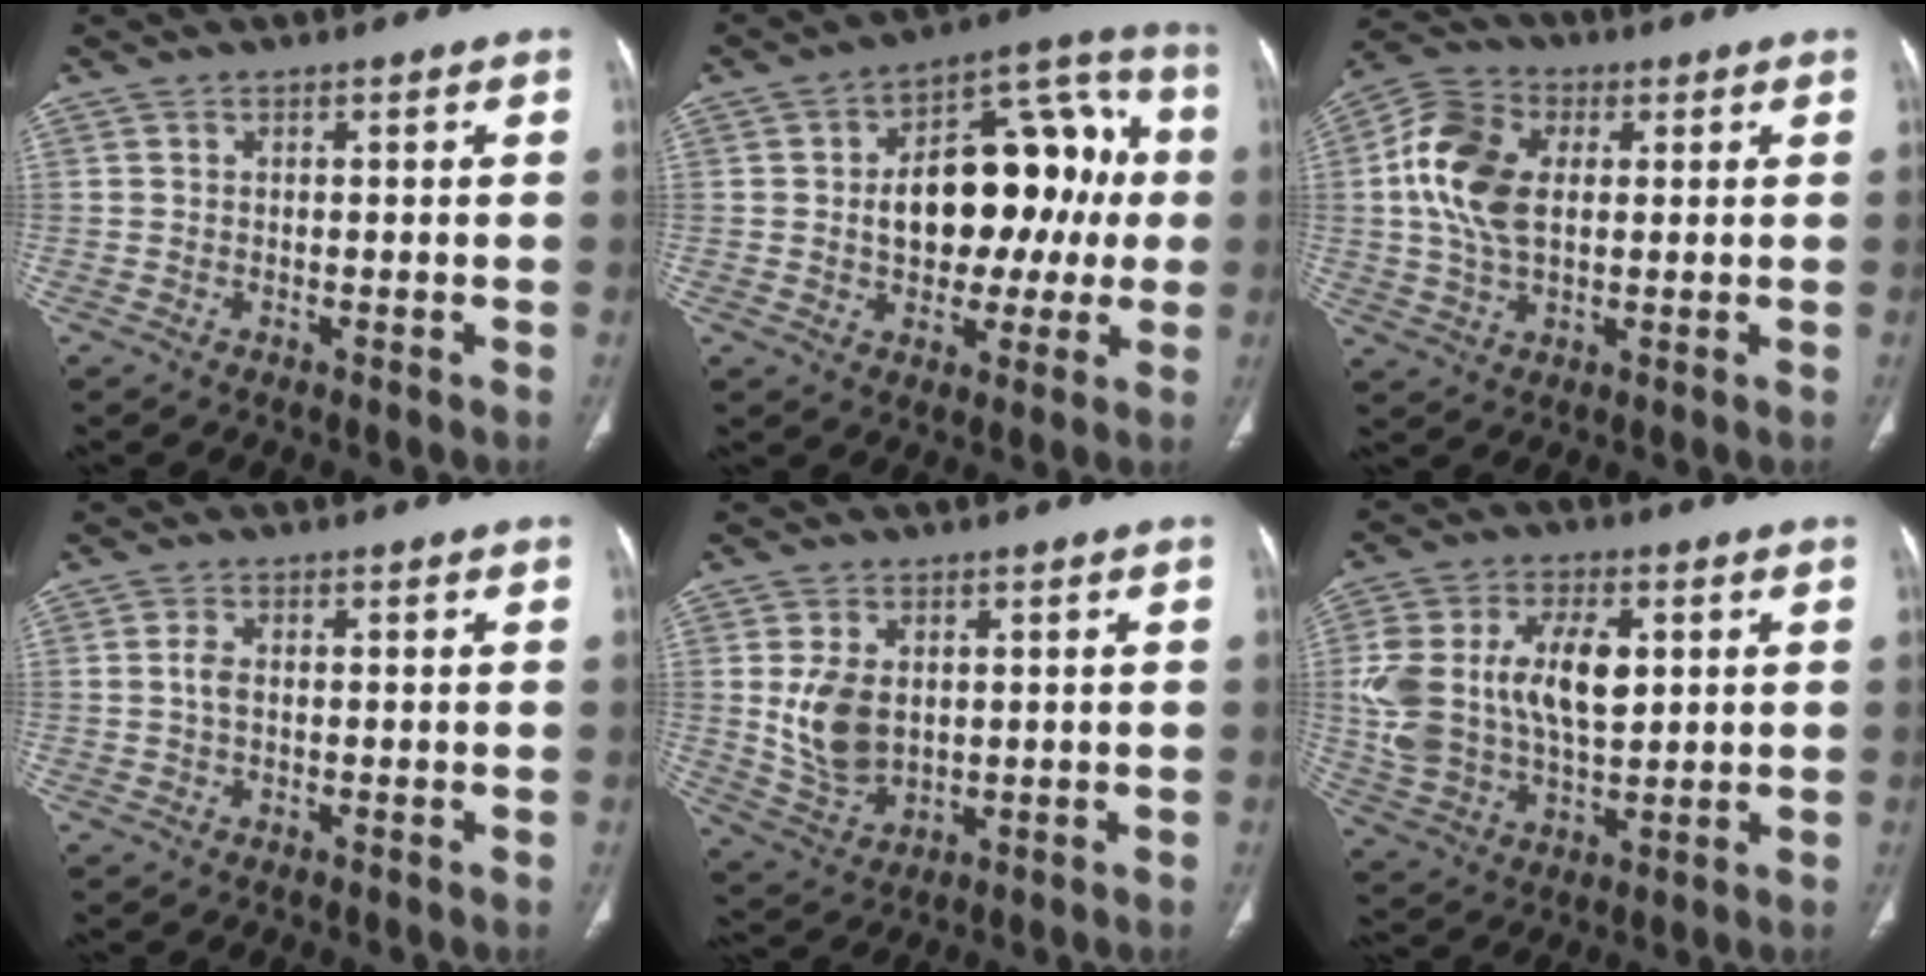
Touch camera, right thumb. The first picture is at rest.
{"total": 20.2, "force": [0.9, 12.4, 16.0], "torque": [-0.182, 0.043, 0.017]}
{"total": 12.7, "force": [1.9, 8.1, 9.6], "torque": [-0.181, 0.006, 0.028]}
{"total": 1.9, "force": [0.0, 1.0, 1.6], "torque": [-0.033, 0.001, -0.003]}
{"total": 8.6, "force": [1.0, 5.8, 6.2], "torque": [-0.107, -0.010, 0.035]}
{"total": 17.7, "force": [3.0, 10.3, 14.0], "torque": [-0.264, -0.001, 0.062]}